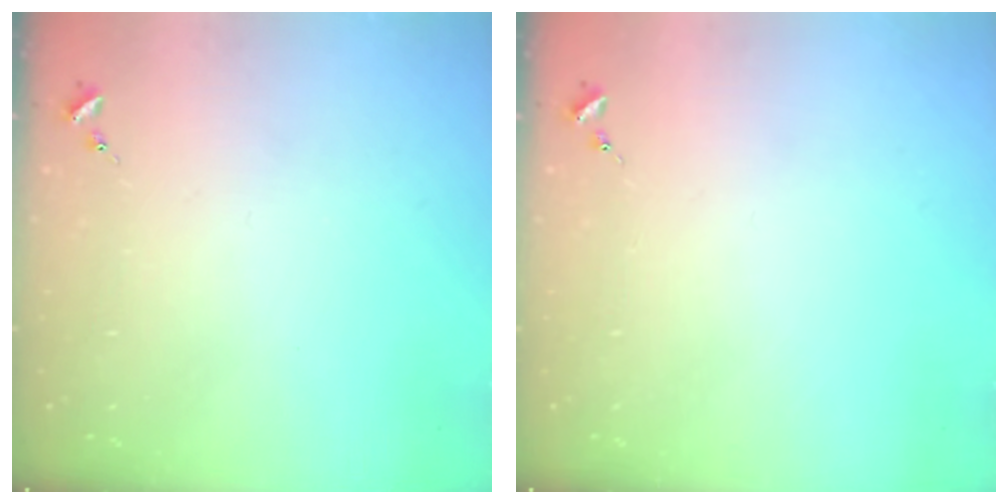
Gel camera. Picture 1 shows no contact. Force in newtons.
{"total": 0.0}